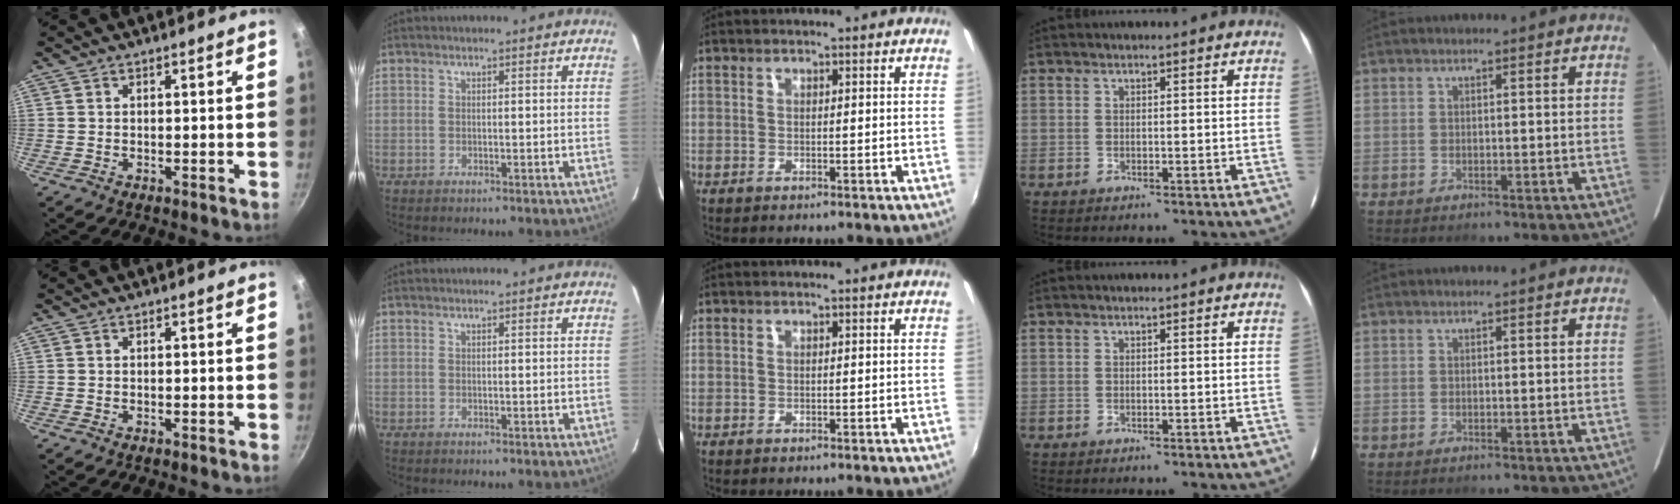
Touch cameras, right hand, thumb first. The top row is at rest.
{}